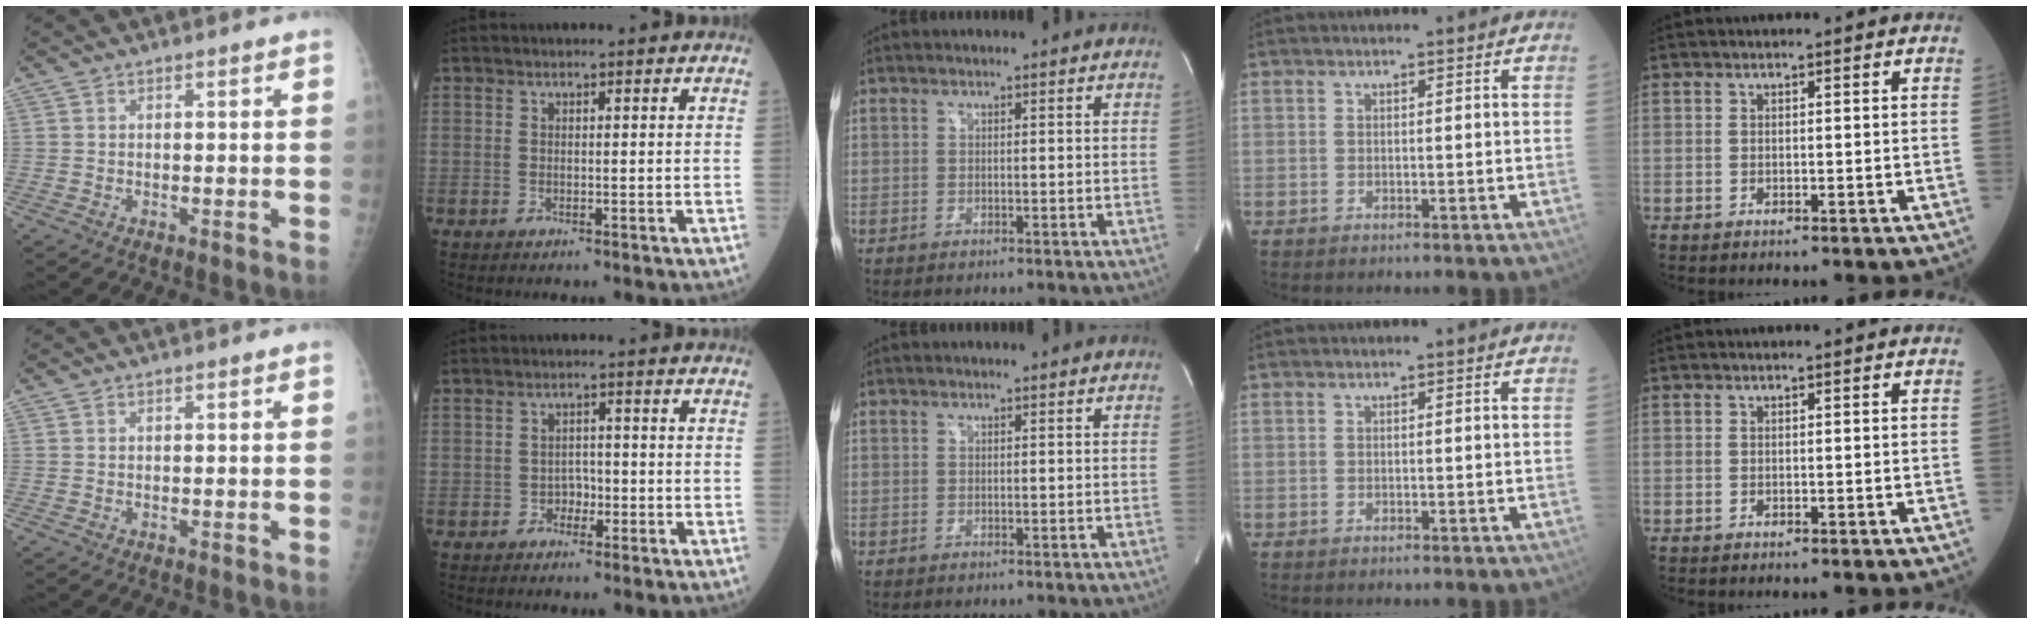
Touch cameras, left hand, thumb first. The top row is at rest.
{"index": {"total": 1.9, "force": [-1.0, 1.4, 0.8], "torque": [-0.007, 0.007, -0.019]}}